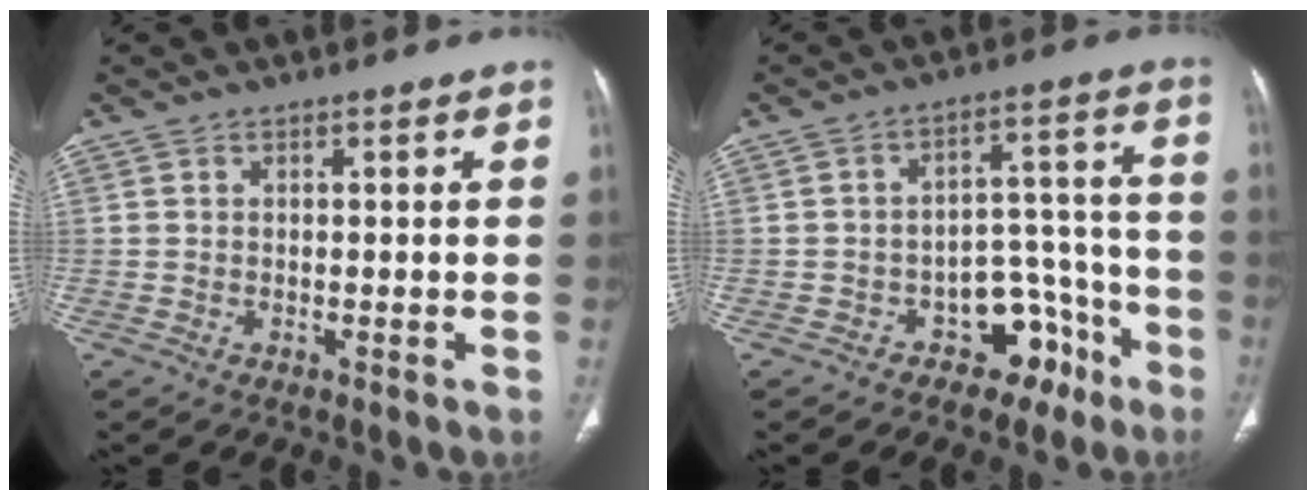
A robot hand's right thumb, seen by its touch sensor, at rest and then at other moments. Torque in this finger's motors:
{"motor_torque": [3.25, 1.76, 1.12, -0.98, 0.01]}